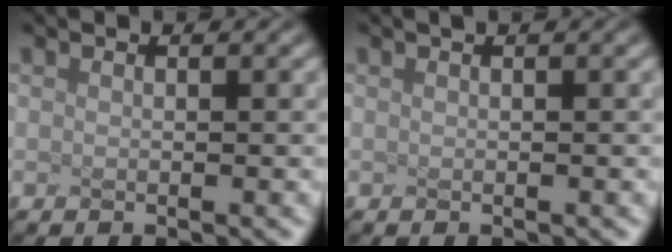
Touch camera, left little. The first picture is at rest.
{"total": 0.9, "force": [0.5, 0.4, 0.6], "torque": [-0.008, 0.015, 0.006]}